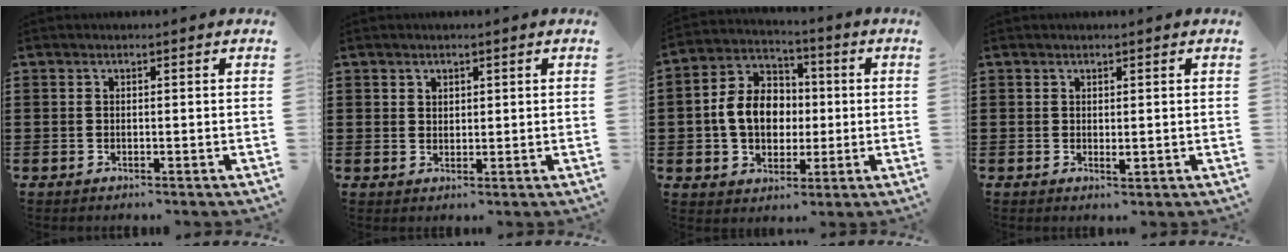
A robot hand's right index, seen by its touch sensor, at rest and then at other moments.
{"total": 1.7, "force": [1.2, 1.1, 0.2], "torque": [-0.006, 0.005, 0.024]}
{"total": 9.3, "force": [-0.5, 7.3, 5.7], "torque": [-0.140, 0.013, -0.015]}
{"total": 1.0, "force": [0.4, 0.4, 0.8], "torque": [-0.014, 0.001, 0.008]}